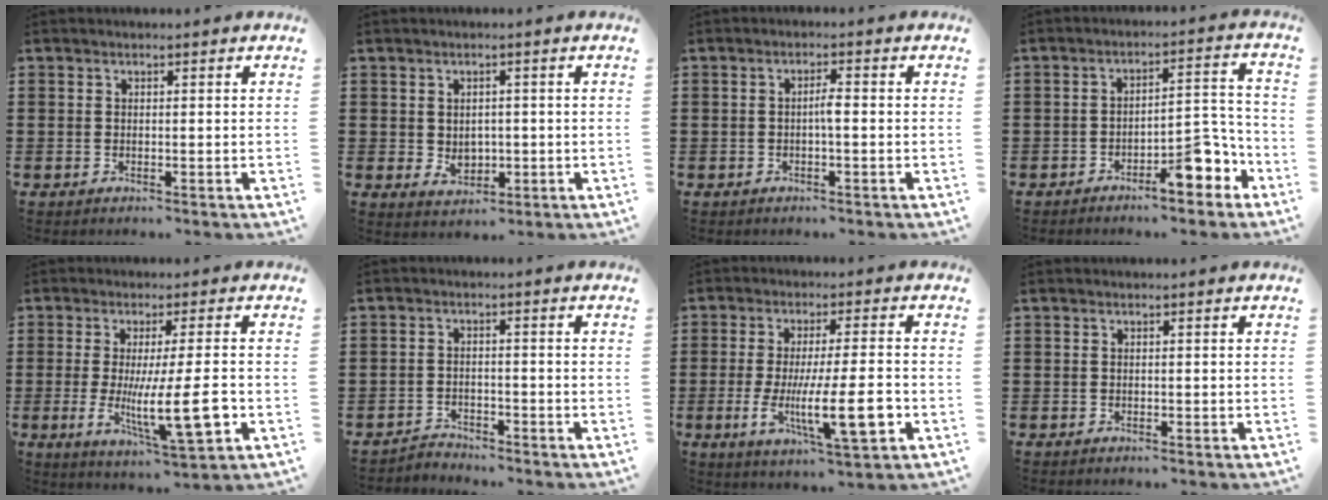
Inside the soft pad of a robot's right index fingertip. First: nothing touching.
{"total": 2.4, "force": [0.2, 2.0, 1.4], "torque": [-0.024, 0.003, 0.001]}
{"total": 2.1, "force": [-0.4, 0.3, 2.0], "torque": [-0.038, 0.000, -0.008]}
{"total": 7.7, "force": [-4.9, 2.2, 5.6], "torque": [-0.078, 0.008, -0.084]}
{"total": 11.3, "force": [-1.9, 2.0, 11.0], "torque": [-0.199, -0.021, -0.032]}
{"total": 2.4, "force": [-2.3, 0.4, -0.2], "torque": [-0.005, 0.001, -0.053]}
{"total": 12.4, "force": [-2.9, 2.7, 11.8], "torque": [-0.216, -0.013, -0.046]}
{"total": 0.0}